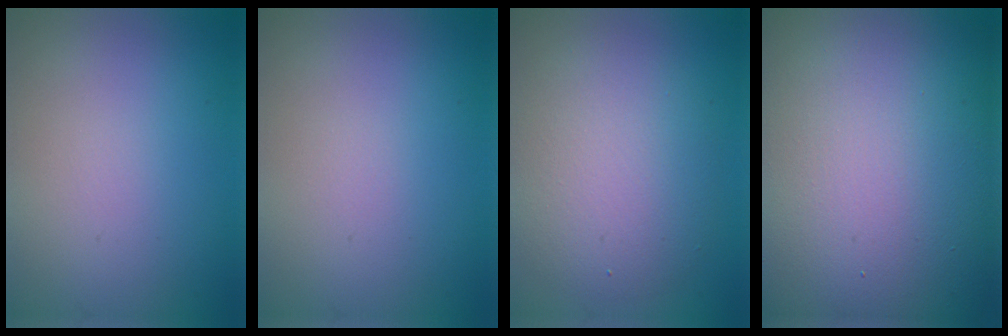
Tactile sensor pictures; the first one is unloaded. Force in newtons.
{"total": 0.0}
{"total": 6.0, "press": 6.0, "slide": 0.3}
{"total": 26.3, "press": 26.2, "slide": 1.4}